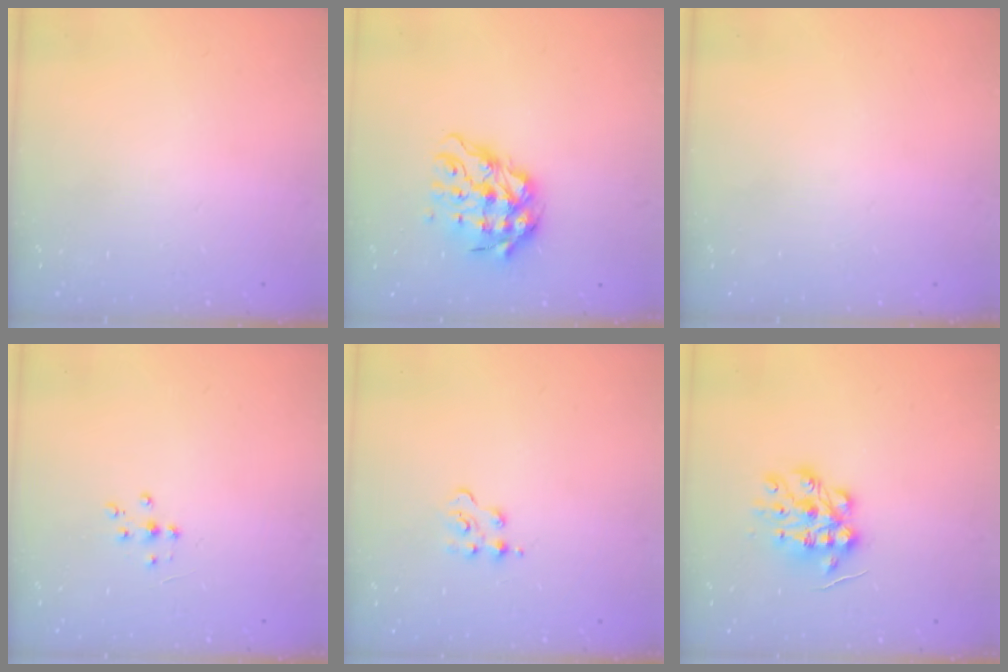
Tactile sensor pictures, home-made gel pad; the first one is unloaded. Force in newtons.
{"total": 11.7, "press": 11.5, "slide": 1.9}
{"total": 0.0}
{"total": 4.9, "press": 4.8, "slide": 1.0}
{"total": 2.1, "press": 2.1, "slide": 0.5}
{"total": 12.8, "press": 12.8, "slide": 0.3}